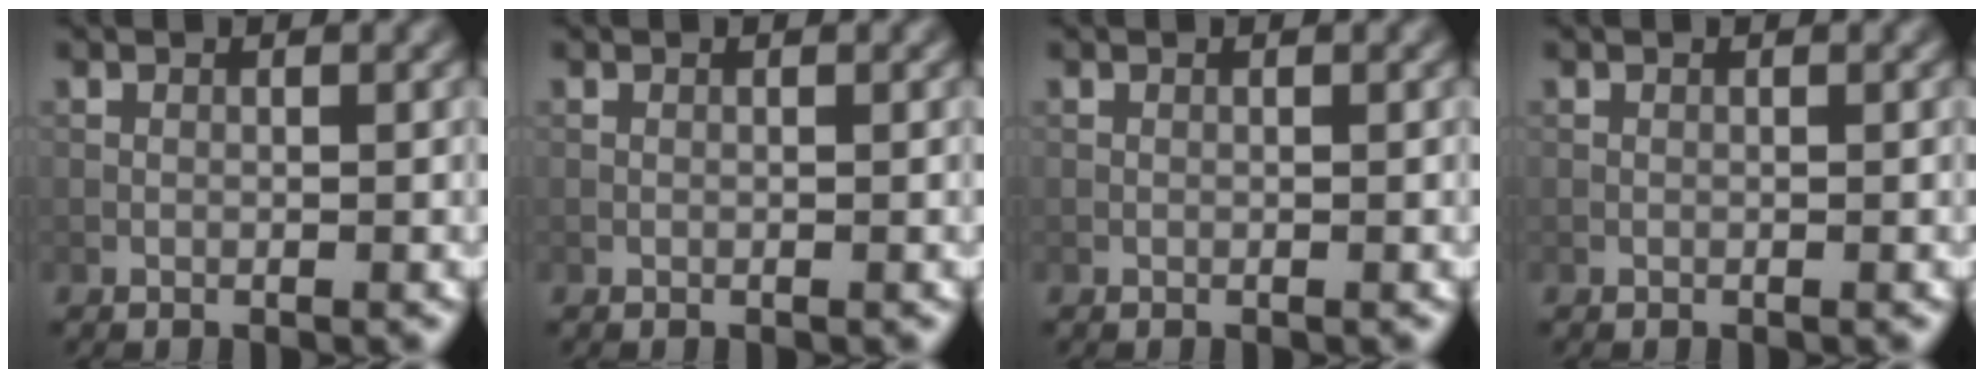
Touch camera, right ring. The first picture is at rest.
{"total": 0.0}
{"total": 0.0}
{"total": 0.0}